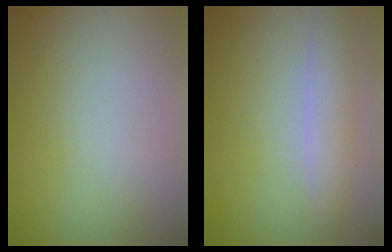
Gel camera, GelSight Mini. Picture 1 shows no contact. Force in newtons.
{"total": 2.5, "press": 2.5, "slide": 0.1}